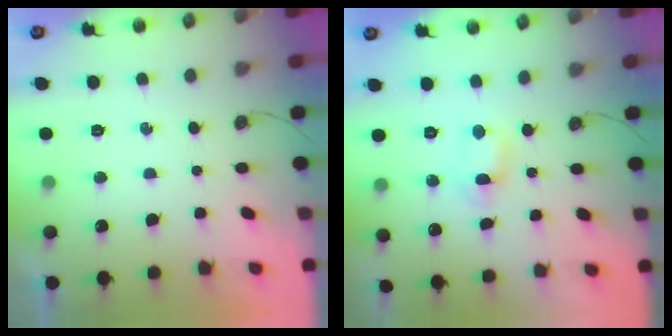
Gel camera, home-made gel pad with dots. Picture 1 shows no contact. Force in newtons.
{"total": 1.2, "press": 1.0, "slide": 0.8}